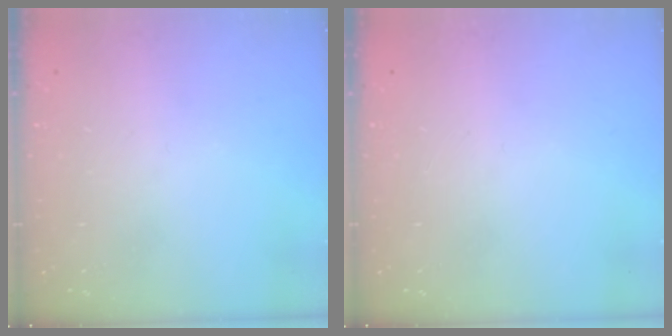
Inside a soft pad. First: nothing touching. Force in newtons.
{"total": 0.0}